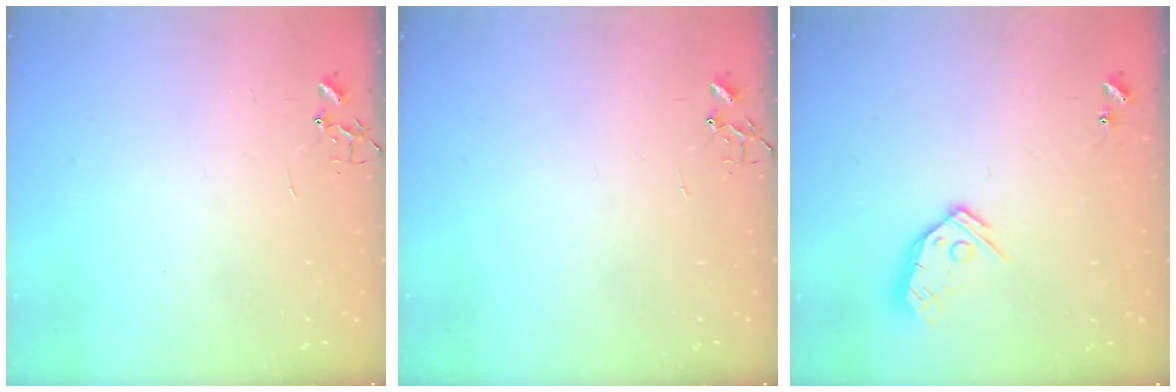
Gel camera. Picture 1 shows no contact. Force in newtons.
{"total": 0.0}
{"total": 9.9, "press": 9.9, "slide": 0.8}